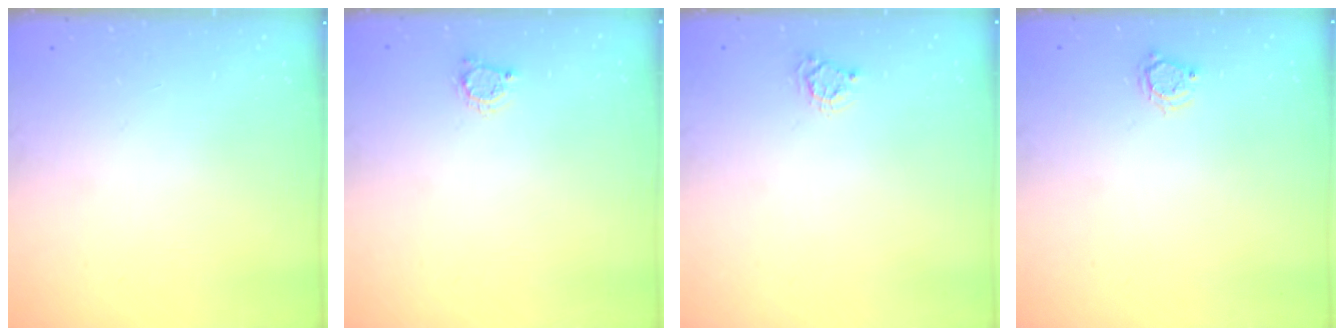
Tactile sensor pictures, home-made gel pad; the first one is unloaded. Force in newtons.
{"total": 3.4, "press": 3.4, "slide": 0.5}
{"total": 4.8, "press": 4.7, "slide": 0.5}
{"total": 4.0, "press": 4.0, "slide": 0.5}